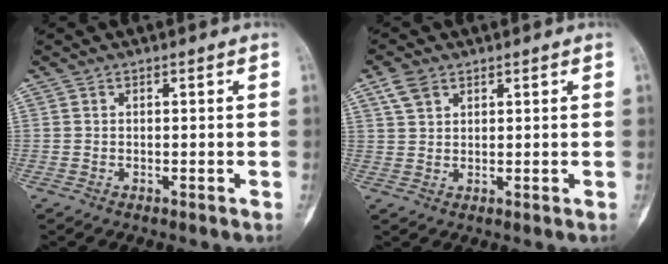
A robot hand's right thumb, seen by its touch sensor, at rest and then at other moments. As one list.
[{"total": 4.1, "force": [2.4, 2.6, 2.2], "torque": [-0.039, 0.000, 0.052]}]